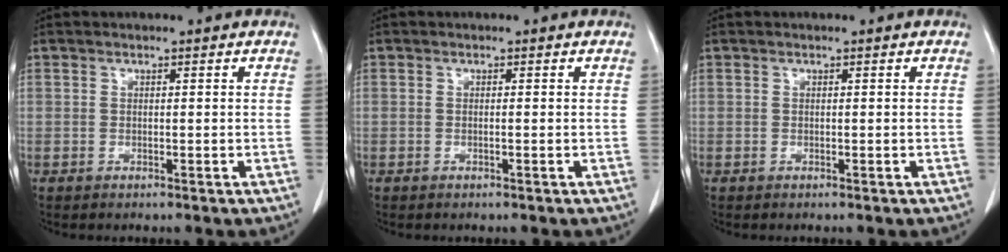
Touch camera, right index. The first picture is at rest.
{"total": 0.0}
{"total": 0.0}